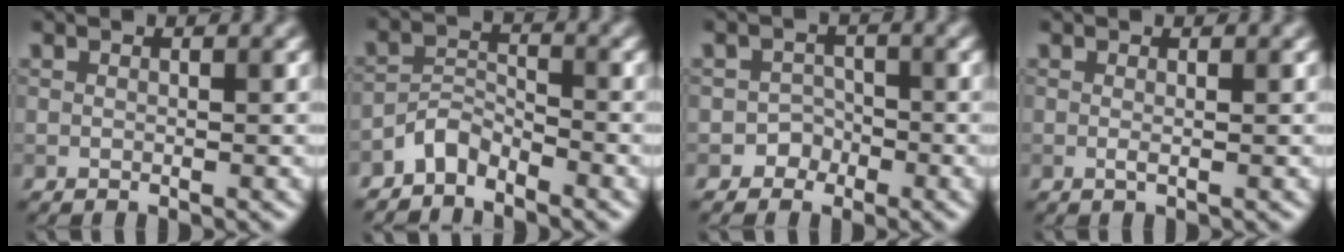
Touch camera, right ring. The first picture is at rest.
{"total": 2.6, "force": [-2.3, 1.0, 0.7], "torque": [-0.010, 0.011, -0.051]}
{"total": 2.0, "force": [-1.1, 1.6, 0.0], "torque": [0.020, 0.013, -0.023]}
{"total": 0.6, "force": [0.0, 0.1, 0.6], "torque": [-0.012, -0.002, -0.001]}